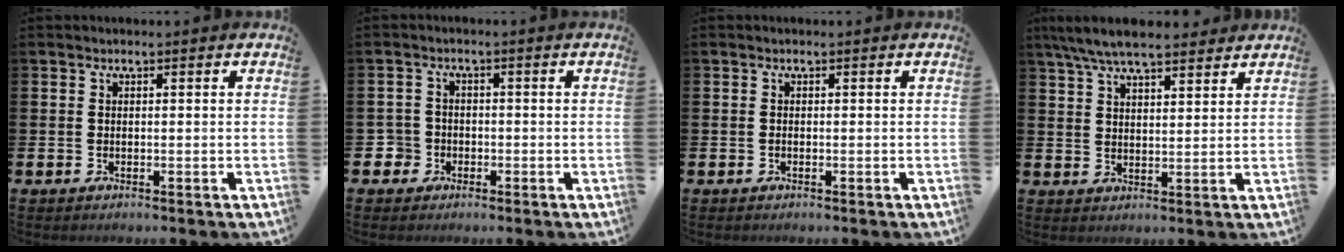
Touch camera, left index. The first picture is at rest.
{"total": 2.8, "force": [-1.4, 2.4, 0.1], "torque": [-0.020, 0.007, -0.032]}
{"total": 0.0}
{"total": 6.9, "force": [6.3, 1.3, 2.6], "torque": [-0.066, -0.019, 0.115]}